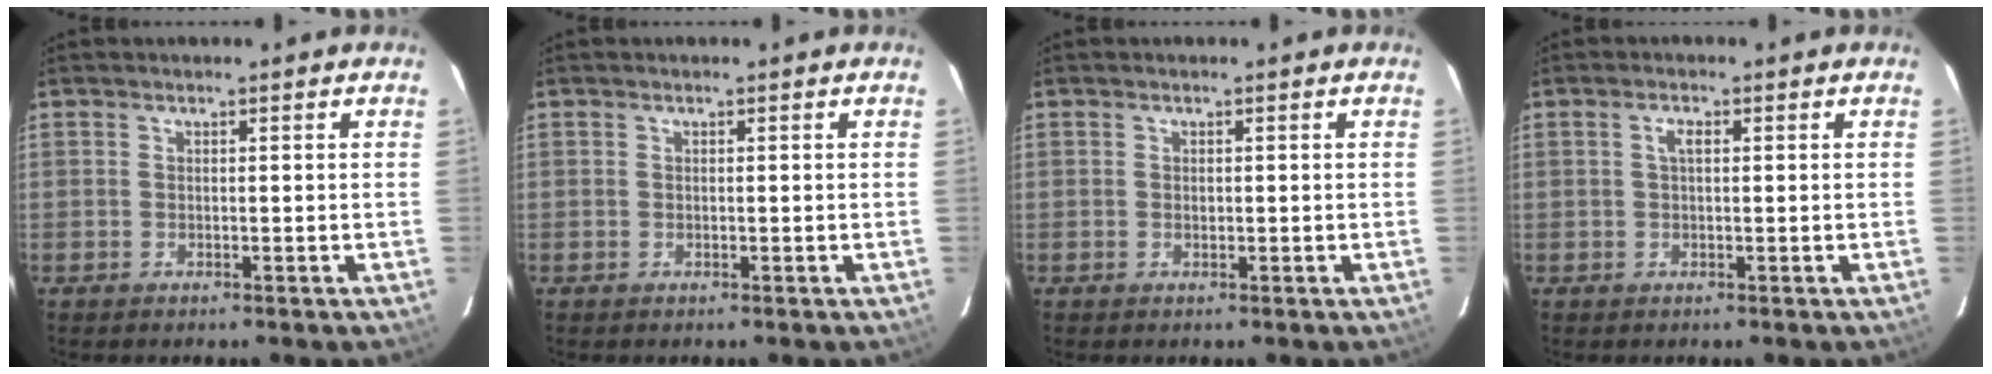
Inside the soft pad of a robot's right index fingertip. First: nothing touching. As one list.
[{"total": 0.0}, {"total": 0.7, "force": [0.1, 0.5, 0.4], "torque": [-0.007, 0.002, 0.002]}, {"total": 1.9, "force": [0.5, 0.7, 1.6], "torque": [-0.033, 0.006, 0.007]}]